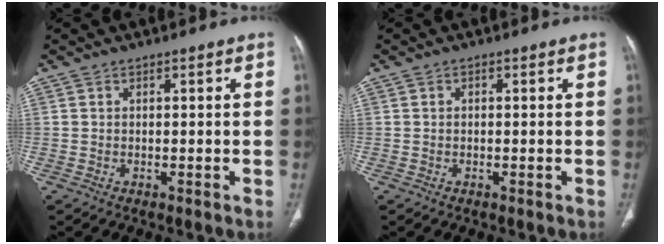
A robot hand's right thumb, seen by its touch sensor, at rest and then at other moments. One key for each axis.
{"total": 0.6, "fx": 0.1, "fy": 0.4, "fz": 0.5, "tx": -0.011, "ty": 0.002, "tz": 0.002}